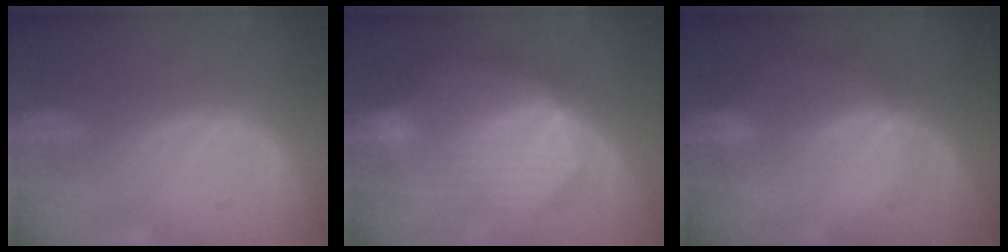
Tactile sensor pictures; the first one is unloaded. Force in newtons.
{"total": 10.6, "press": 10.6, "slide": 0.8}
{"total": 2.1, "press": 1.7, "slide": 1.2}